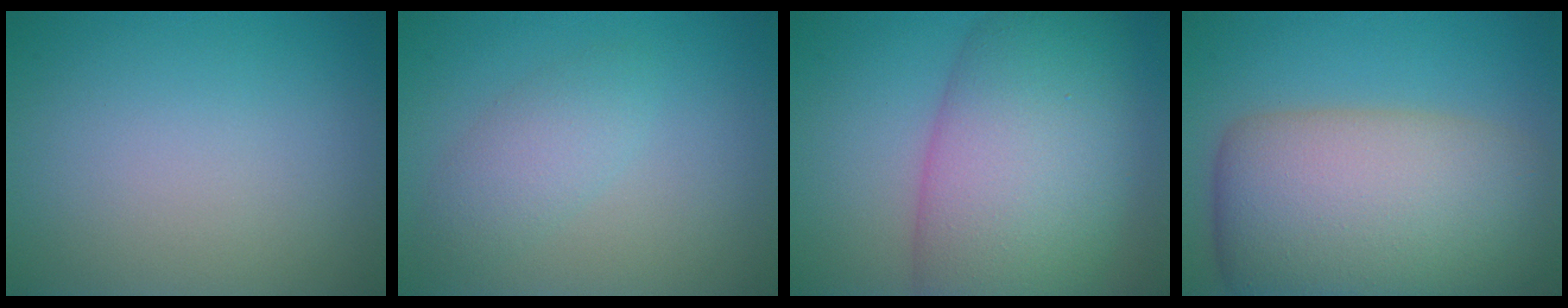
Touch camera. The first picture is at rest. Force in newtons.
{"total": 2.6, "press": 2.6, "slide": 0.2}
{"total": 12.2, "press": 12.2, "slide": 0.3}
{"total": 12.8, "press": 12.8, "slide": 0.5}